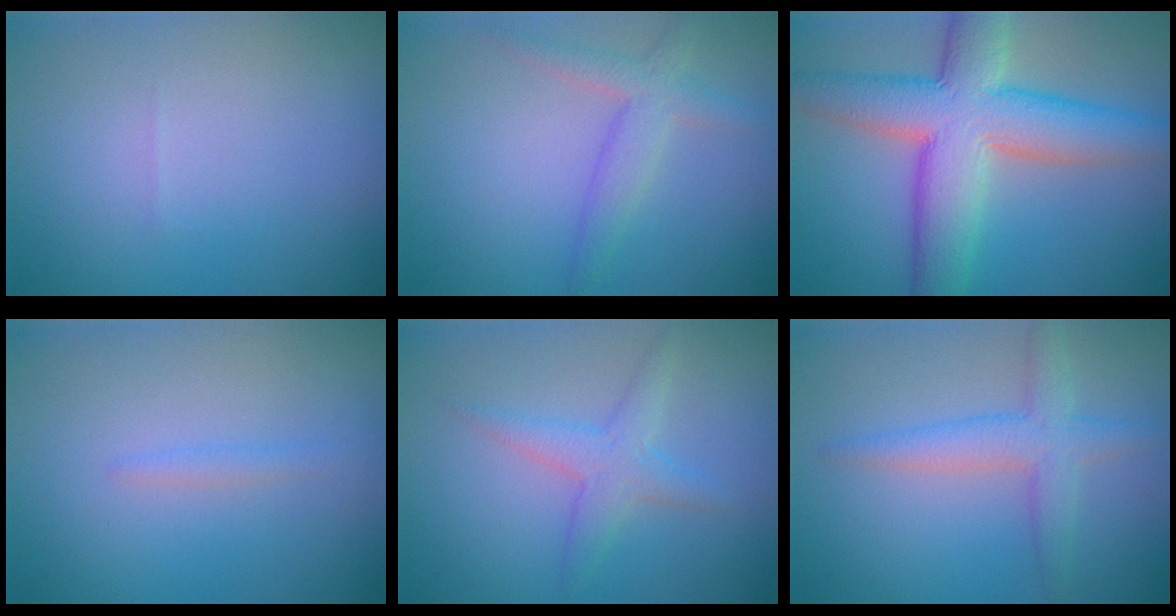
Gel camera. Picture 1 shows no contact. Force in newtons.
{"total": 2.6, "press": 2.6, "slide": 0.2}
{"total": 9.6, "press": 9.6, "slide": 0.4}
{"total": 0.8, "press": 0.7, "slide": 0.1}
{"total": 2.4, "press": 2.4, "slide": 0.0}
{"total": 3.4, "press": 3.4, "slide": 0.1}